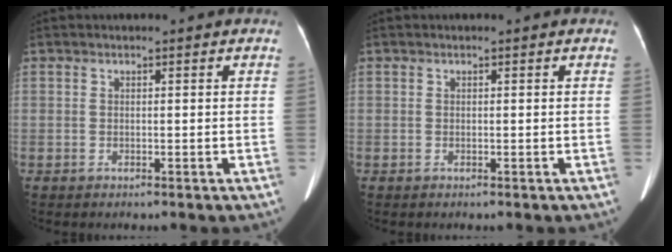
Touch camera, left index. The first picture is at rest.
{"total": 0.0}